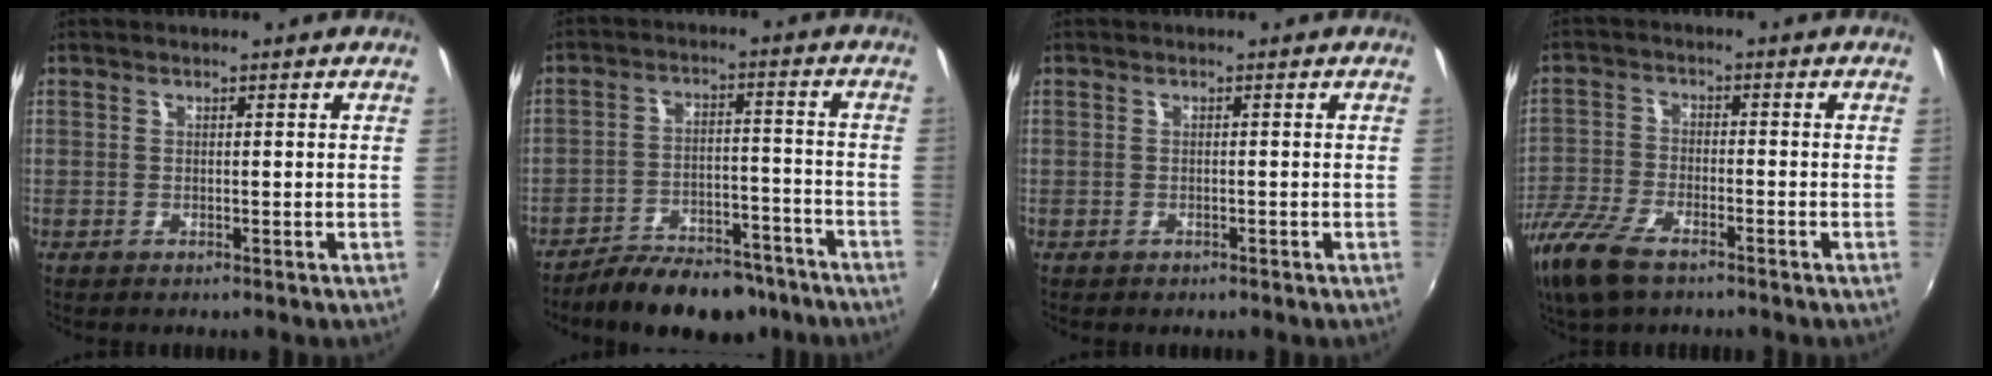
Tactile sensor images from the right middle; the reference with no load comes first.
{"total": 14.1, "force": [-11.7, 5.3, 6.0], "torque": [-0.114, 0.006, -0.160]}
{"total": 0.9, "force": [-0.6, 0.6, 0.1], "torque": [-0.003, 0.001, -0.008]}
{"total": 12.1, "force": [-8.4, 4.7, 7.3], "torque": [-0.178, -0.031, -0.170]}